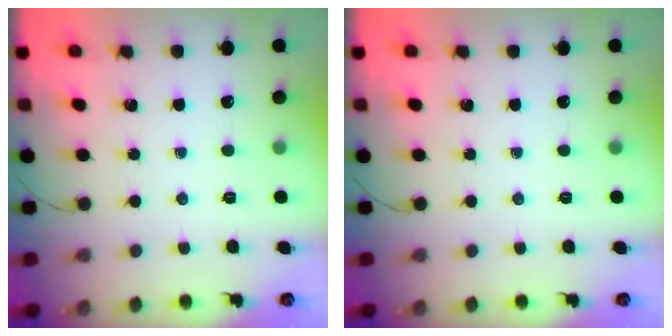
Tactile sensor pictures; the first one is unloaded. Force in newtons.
{"total": 0.0}